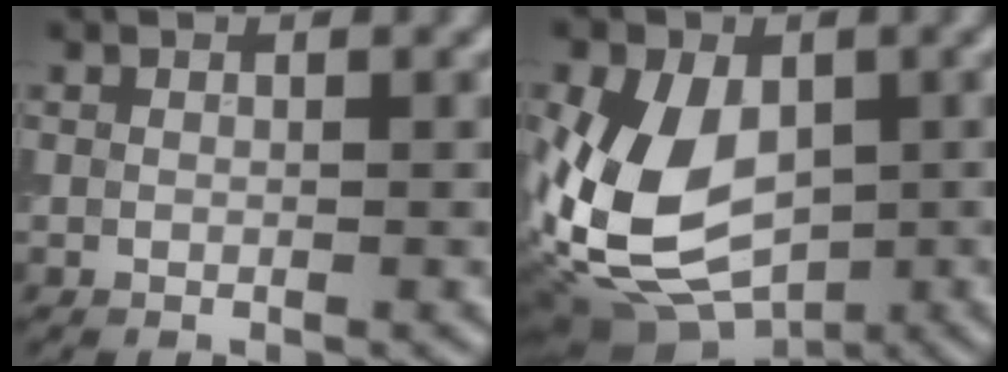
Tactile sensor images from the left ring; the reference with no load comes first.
{"total": 11.2, "force": [-1.1, 8.0, 7.9], "torque": [-0.173, -0.025, -0.014]}